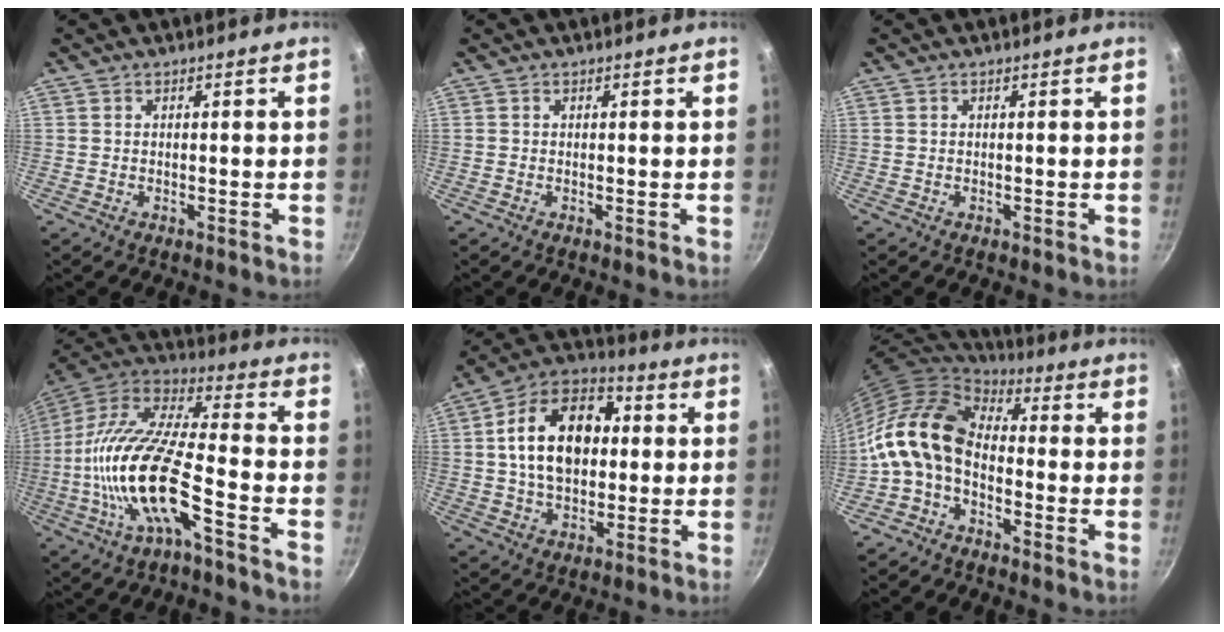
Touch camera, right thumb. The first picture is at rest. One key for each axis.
{"total": 0.0}
{"total": 0.0}
{"total": 19.9, "fx": -6.7, "fy": 6.3, "fz": 17.6, "tx": -0.335, "ty": 0.049, "tz": -0.143}
{"total": 18.0, "fx": 2.2, "fy": 12.1, "fz": 13.1, "tx": -0.185, "ty": 0.026, "tz": 0.022}
{"total": 14.0, "fx": -1.9, "fy": 9.2, "fz": 10.4, "tx": -0.184, "ty": 0.034, "tz": -0.056}